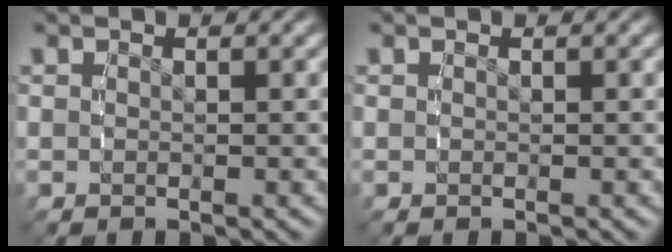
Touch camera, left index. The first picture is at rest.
{"total": 0.0}